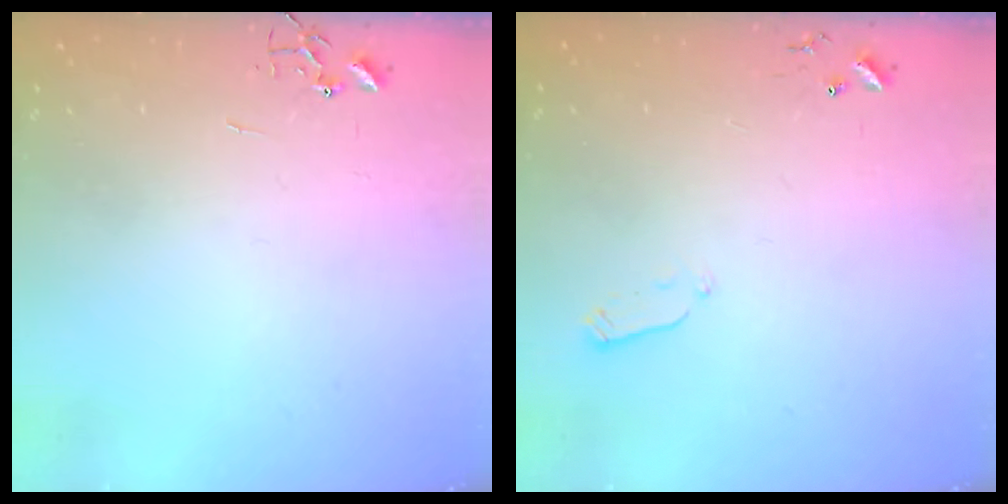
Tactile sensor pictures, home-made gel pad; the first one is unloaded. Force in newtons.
{"total": 4.0, "press": 3.9, "slide": 1.0}